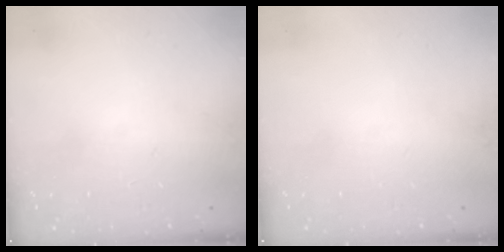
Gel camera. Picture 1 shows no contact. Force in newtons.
{"total": 0.0}